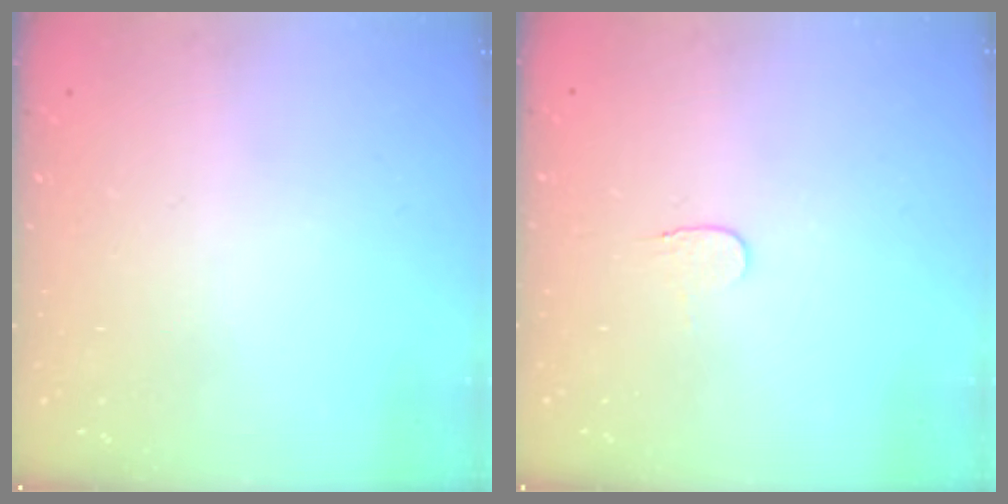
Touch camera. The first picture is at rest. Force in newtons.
{"total": 3.9, "press": 3.8, "slide": 0.4}